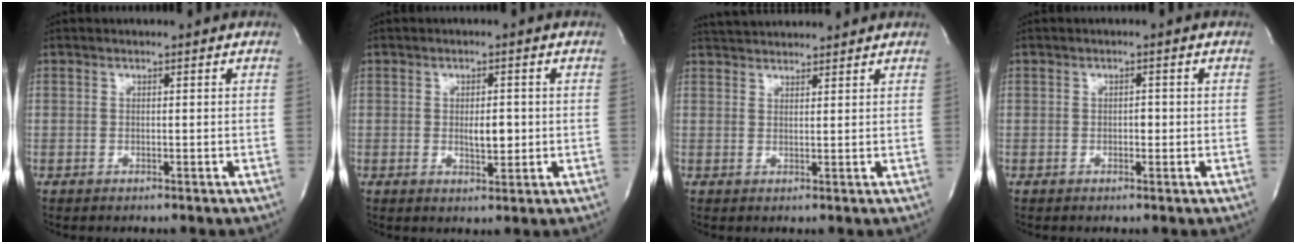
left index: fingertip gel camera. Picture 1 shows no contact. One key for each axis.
{"total": 3.4, "fx": -0.1, "fy": 1.3, "fz": 3.1, "tx": -0.050, "ty": -0.003, "tz": 0.001}
{"total": 6.4, "fx": 6.2, "fy": 0.9, "fz": 1.5, "tx": -0.030, "ty": 0.036, "tz": 0.096}
{"total": 1.2, "fx": -0.2, "fy": 0.6, "fz": 1.0, "tx": -0.013, "ty": 0.002, "tz": -0.003}